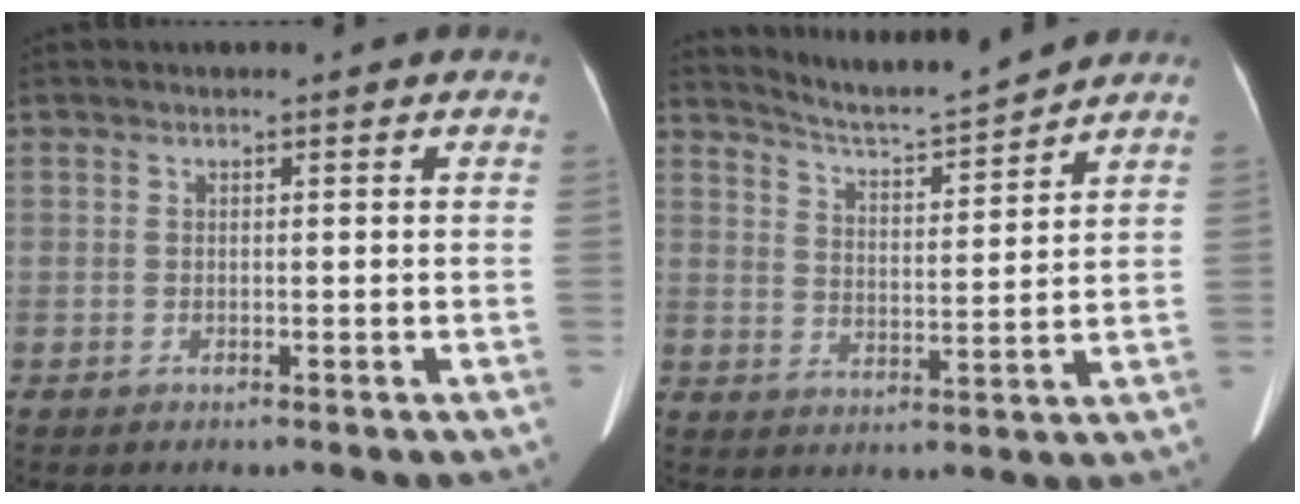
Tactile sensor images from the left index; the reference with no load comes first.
{"total": 8.3, "force": [8.1, -0.9, 1.5], "torque": [-0.039, -0.009, 0.141]}